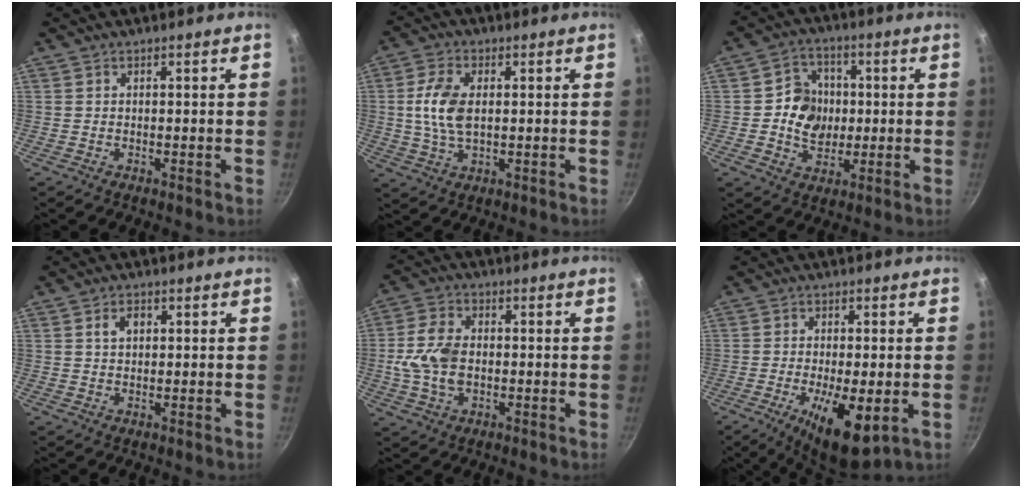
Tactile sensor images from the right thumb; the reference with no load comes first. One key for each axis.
{"total": 8.4, "fx": 1.0, "fy": 4.8, "fz": 6.9, "tx": -0.136, "ty": 0.003, "tz": 0.017}
{"total": 9.6, "fx": 0.1, "fy": 8.3, "fz": 4.9, "tx": -0.046, "ty": 0.001, "tz": -0.008}
{"total": 2.7, "fx": 1.0, "fy": 1.9, "fz": 1.7, "tx": -0.019, "ty": 0.000, "tz": 0.015}
{"total": 9.2, "fx": -0.7, "fy": 6.3, "fz": 6.7, "tx": -0.124, "ty": 0.010, "tz": -0.019}
{"total": 11.3, "fx": -3.4, "fy": 3.6, "fz": 10.1, "tx": -0.165, "ty": 0.000, "tz": -0.047}